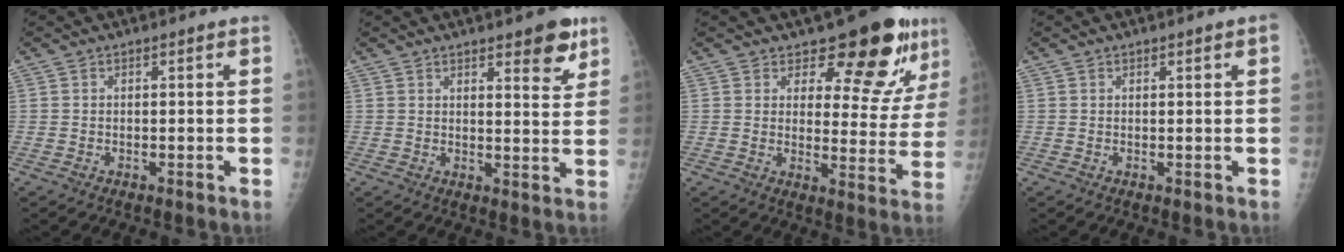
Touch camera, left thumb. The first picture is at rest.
{"total": 7.2, "force": [4.5, 2.3, 5.1], "torque": [-0.047, -0.025, 0.056]}
{"total": 13.0, "force": [10.1, 5.2, 6.2], "torque": [-0.036, -0.084, 0.124]}
{"total": 1.2, "force": [0.5, 0.3, 1.0], "torque": [-0.014, 0.001, 0.009]}